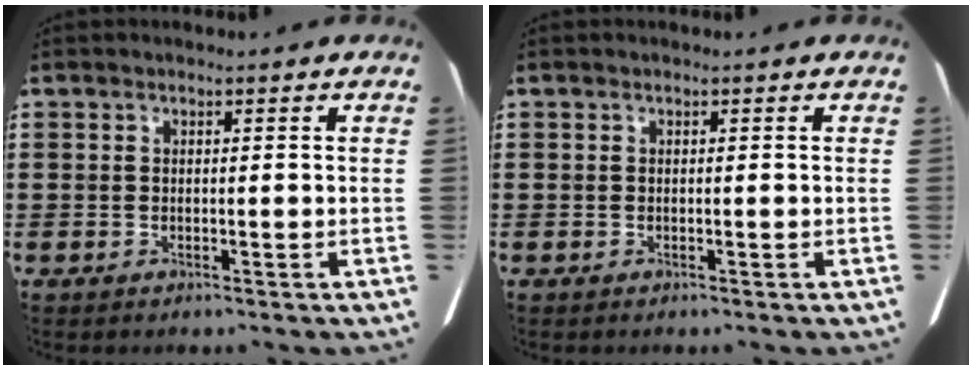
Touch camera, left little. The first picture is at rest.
{"total": 0.0}